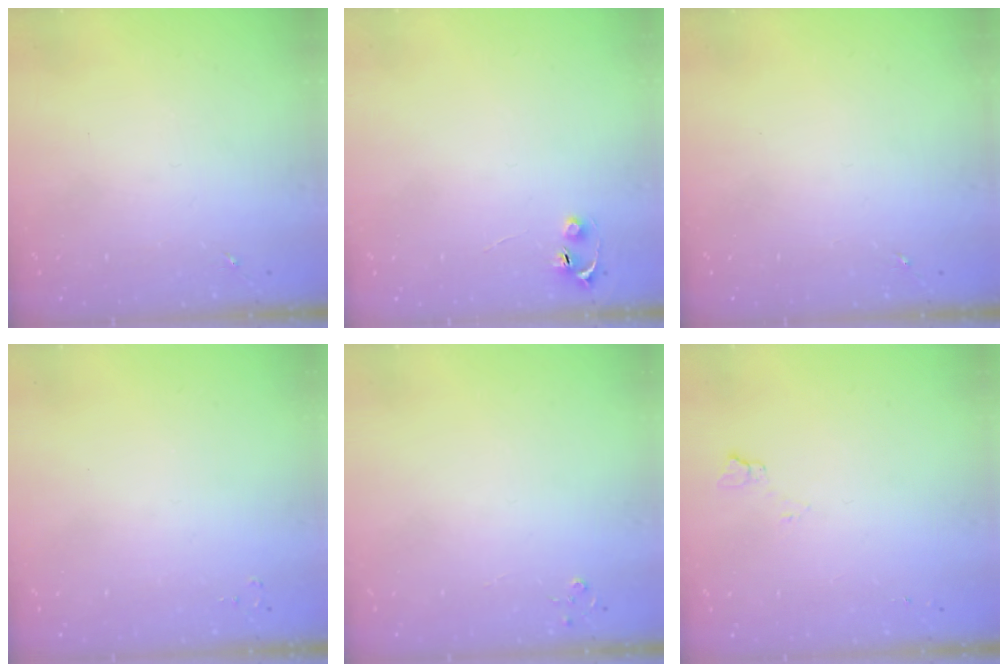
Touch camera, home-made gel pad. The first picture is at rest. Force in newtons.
{"total": 4.0, "press": 4.0, "slide": 0.5}
{"total": 0.0}
{"total": 2.0, "press": 2.0, "slide": 0.3}
{"total": 2.8, "press": 2.8, "slide": 0.3}
{"total": 4.6, "press": 4.5, "slide": 0.6}